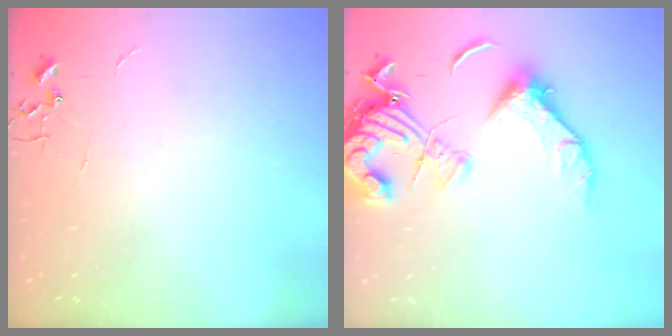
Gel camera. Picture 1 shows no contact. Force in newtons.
{"total": 16.5, "press": 16.3, "slide": 2.9}